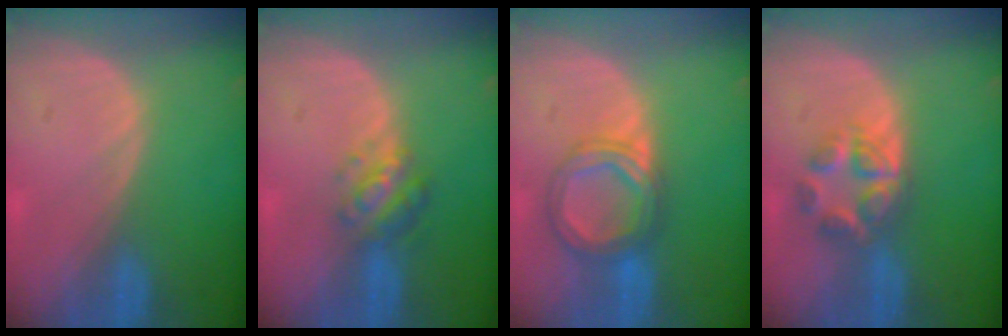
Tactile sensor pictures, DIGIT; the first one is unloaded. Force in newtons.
{"total": 4.9, "press": 4.4, "slide": 2.0}
{"total": 6.4, "press": 6.4, "slide": 0.5}
{"total": 5.8, "press": 5.4, "slide": 2.2}